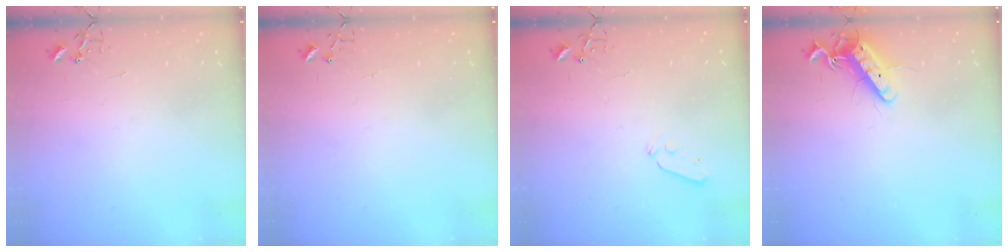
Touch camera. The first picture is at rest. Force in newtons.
{"total": 3.6, "press": 3.6, "slide": 0.4}
{"total": 4.0, "press": 4.0, "slide": 0.4}
{"total": 12.5, "press": 12.4, "slide": 1.0}